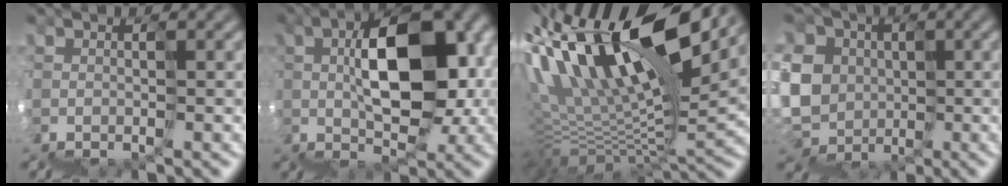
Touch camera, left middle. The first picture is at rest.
{"total": 7.7, "force": [2.7, 4.2, 5.8], "torque": [-0.081, 0.046, 0.034]}
{"total": 12.7, "force": [6.9, 3.8, 10.0], "torque": [-0.183, 0.050, 0.108]}
{"total": 8.8, "force": [1.3, 8.6, 0.9], "torque": [-0.055, 0.025, -0.014]}